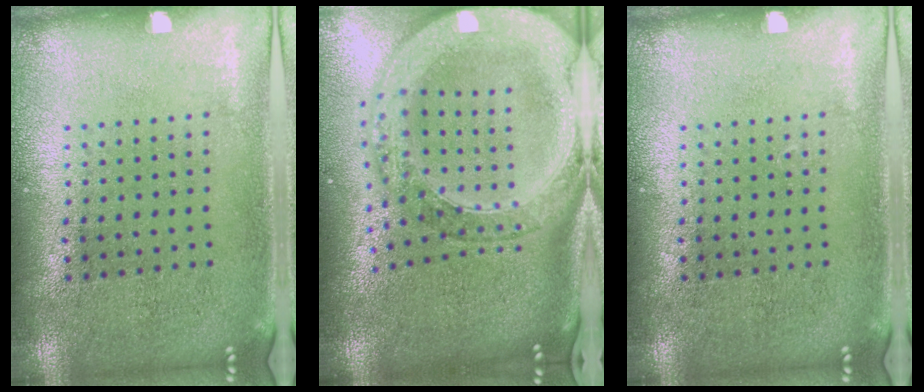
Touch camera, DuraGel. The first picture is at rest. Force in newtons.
{"total": 3.5, "press": 2.8, "slide": 2.1}
{"total": 0.0}